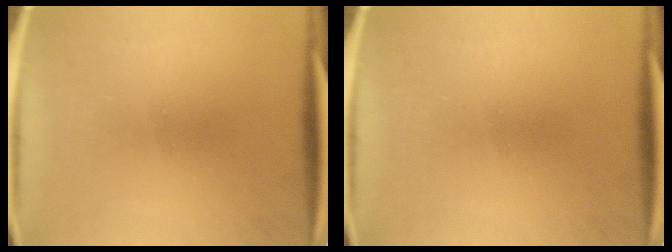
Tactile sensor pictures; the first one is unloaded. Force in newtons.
{"total": 0.0}